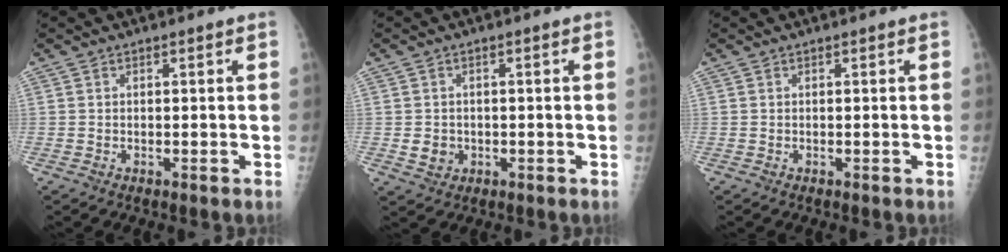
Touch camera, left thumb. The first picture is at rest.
{"total": 3.1, "force": [-0.5, 2.8, 1.3], "torque": [-0.010, 0.002, 0.000]}
{"total": 0.0}